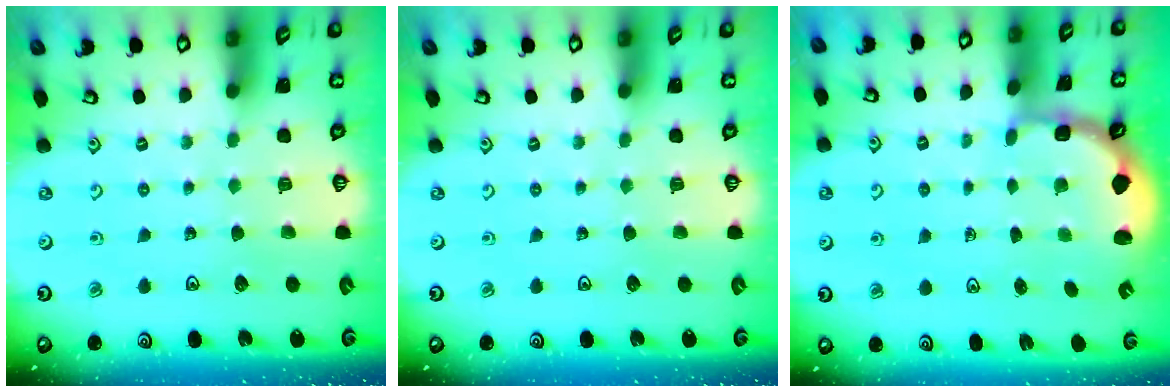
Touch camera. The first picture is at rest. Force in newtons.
{"total": 0.0}
{"total": 2.5, "press": 2.1, "slide": 1.3}